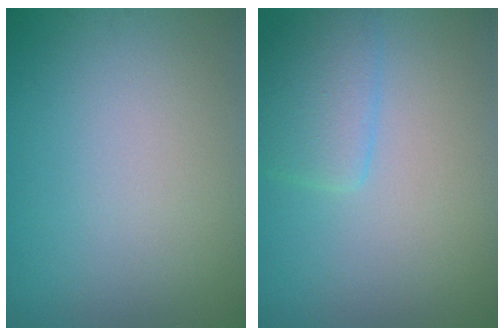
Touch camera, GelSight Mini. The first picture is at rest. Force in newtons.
{"total": 2.8, "press": 2.8, "slide": 0.3}